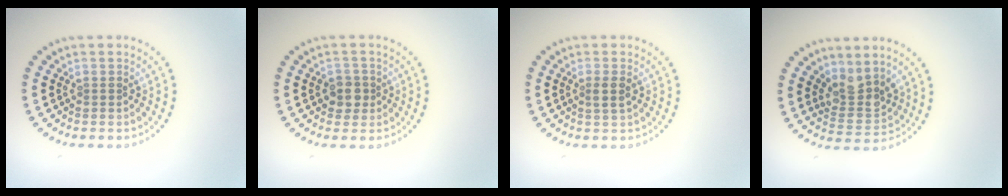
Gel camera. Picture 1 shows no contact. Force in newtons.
{"total": 1.9, "press": 1.8, "slide": 0.7}
{"total": 1.5, "press": 1.4, "slide": 0.5}
{"total": 3.0, "press": 2.5, "slide": 1.7}